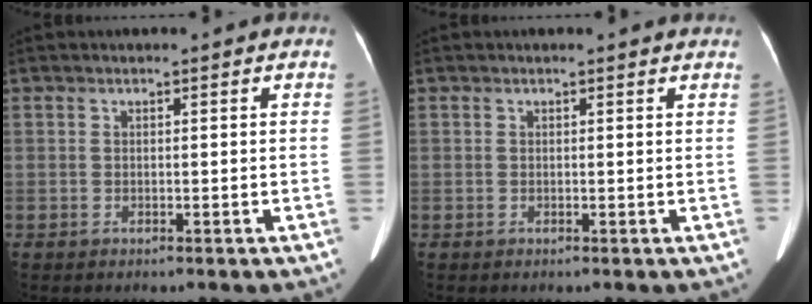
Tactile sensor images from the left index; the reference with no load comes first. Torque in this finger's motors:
{"motor_torque": [-0.10, -0.44, -0.04, 0.01]}